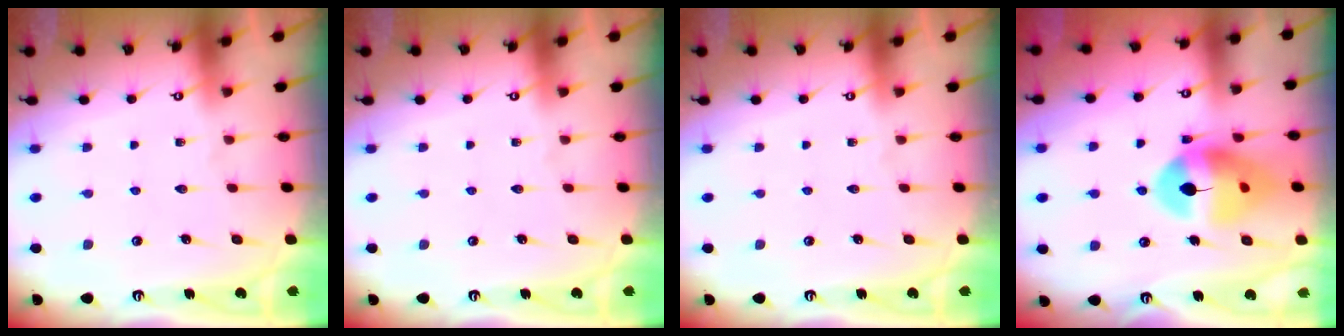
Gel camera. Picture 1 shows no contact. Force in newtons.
{"total": 0.0}
{"total": 0.0}
{"total": 13.0, "press": 12.9, "slide": 1.5}